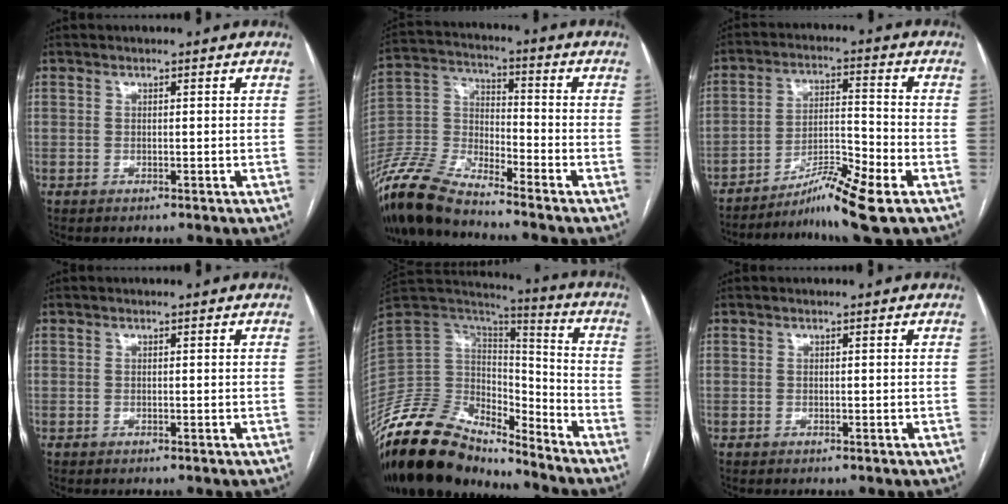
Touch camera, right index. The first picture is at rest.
{"total": 13.0, "force": [-11.8, 1.8, 5.1], "torque": [-0.113, 0.001, -0.236]}
{"total": 10.5, "force": [-7.0, -0.4, 7.8], "torque": [-0.142, -0.012, -0.118]}
{"total": 0.0}
{"total": 21.0, "force": [-17.8, 7.5, 8.2], "torque": [-0.170, 0.032, -0.318]}
{"total": 0.0}